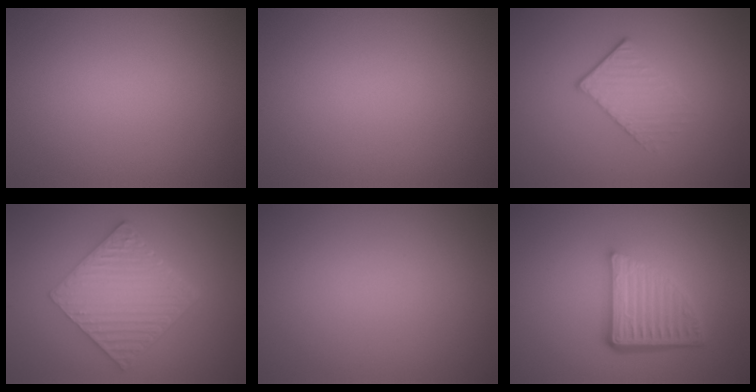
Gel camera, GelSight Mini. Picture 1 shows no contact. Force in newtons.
{"total": 0.0}
{"total": 1.8, "press": 1.4, "slide": 1.1}
{"total": 6.5, "press": 4.6, "slide": 4.5}
{"total": 0.0}
{"total": 5.2, "press": 3.6, "slide": 3.7}